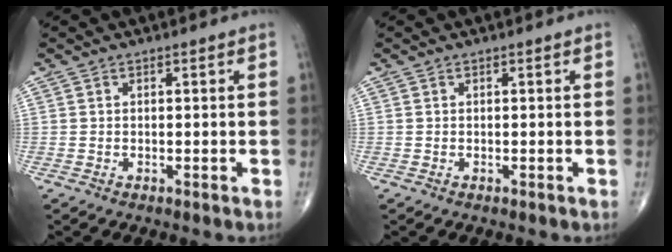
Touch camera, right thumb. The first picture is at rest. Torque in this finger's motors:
{"motor_torque": [0.10, -0.10, 0.14, 0.14, 0.00]}